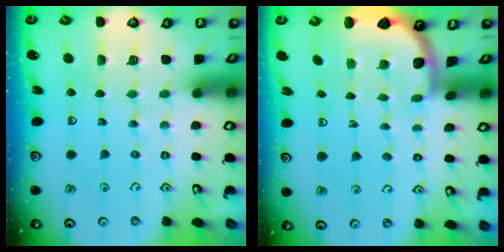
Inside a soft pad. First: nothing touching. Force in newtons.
{"total": 1.8, "press": 1.8, "slide": 0.0}